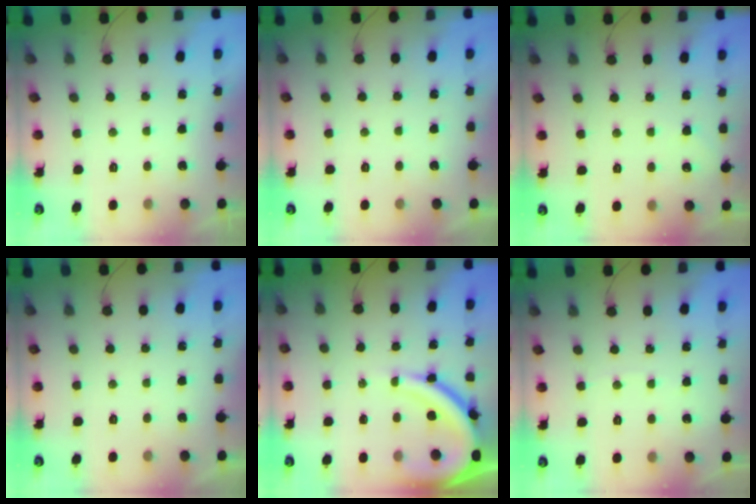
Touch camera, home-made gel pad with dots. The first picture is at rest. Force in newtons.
{"total": 1.1, "press": 1.1, "slide": 0.1}
{"total": 2.9, "press": 2.9, "slide": 0.4}
{"total": 1.1, "press": 1.1, "slide": 0.1}
{"total": 13.6, "press": 13.5, "slide": 1.2}
{"total": 1.6, "press": 1.6, "slide": 0.2}